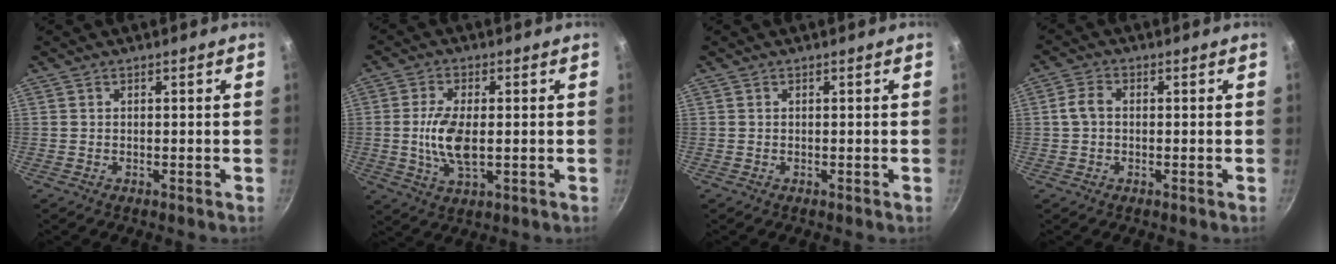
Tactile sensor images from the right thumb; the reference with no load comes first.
{"total": 8.4, "force": [-0.3, 3.8, 7.5], "torque": [-0.156, -0.008, -0.003]}
{"total": 0.0}
{"total": 3.5, "force": [0.0, 2.5, 2.5], "torque": [-0.050, 0.010, -0.004]}